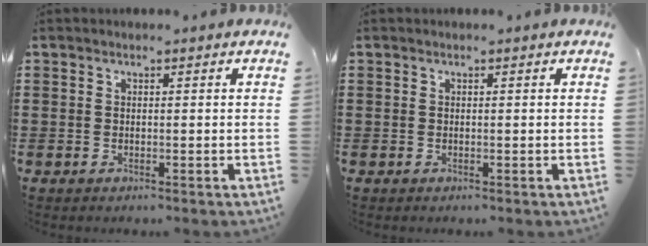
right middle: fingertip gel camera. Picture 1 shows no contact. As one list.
[{"total": 0.0}]